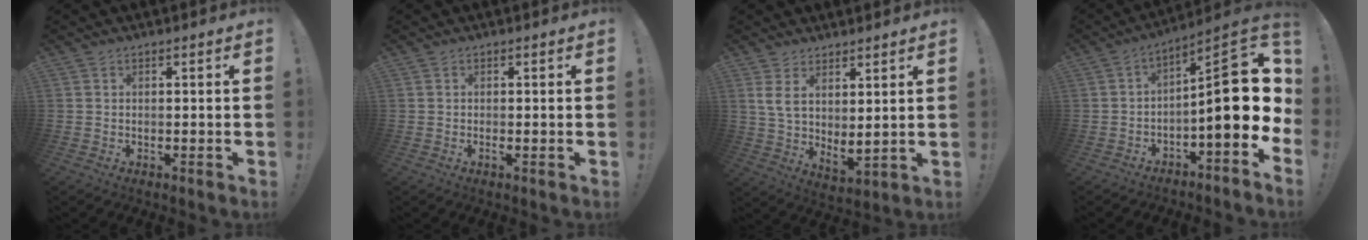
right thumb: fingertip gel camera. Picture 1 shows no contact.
{"total": 0.8, "force": [-0.2, 0.0, 0.8], "torque": [-0.012, -0.002, -0.004]}
{"total": 6.7, "force": [4.8, 2.0, 4.3], "torque": [-0.078, -0.038, 0.092]}
{"total": 18.5, "force": [-0.4, 5.7, 17.6], "torque": [-0.249, 0.003, -0.003]}